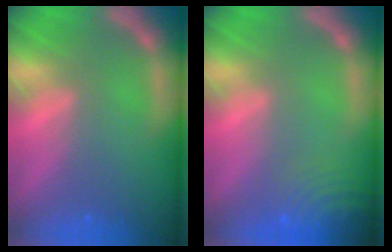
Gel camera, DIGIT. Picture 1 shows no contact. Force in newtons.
{"total": 9.0}